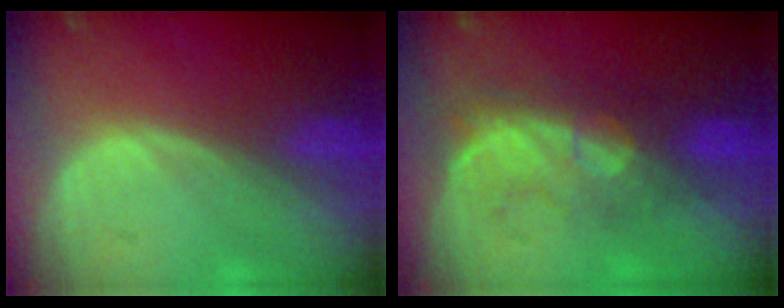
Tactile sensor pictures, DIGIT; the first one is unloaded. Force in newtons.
{"total": 8.2, "press": 7.6, "slide": 2.9}